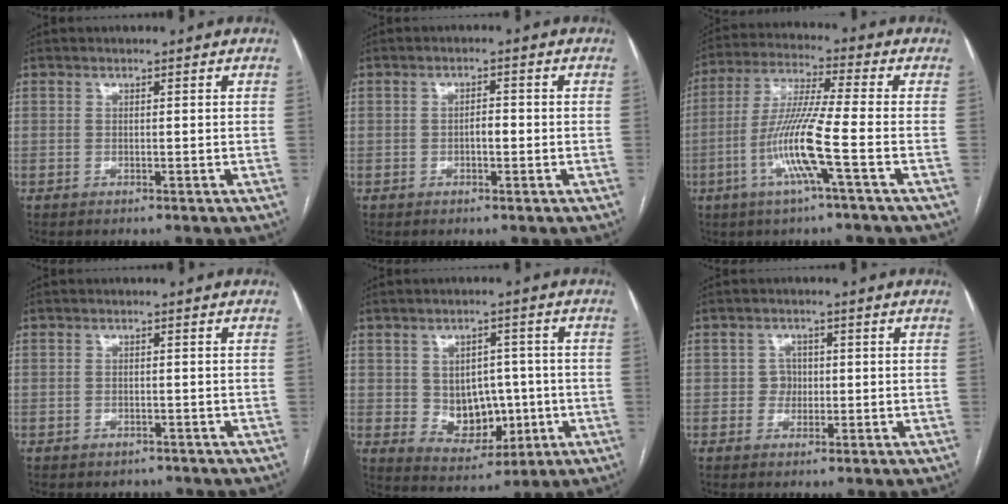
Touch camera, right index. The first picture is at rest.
{"total": 1.8, "force": [-0.5, 0.7, 1.6], "torque": [-0.022, 0.004, -0.009]}
{"total": 11.1, "force": [-3.7, -1.0, 10.5], "torque": [-0.213, -0.007, -0.078]}
{"total": 2.0, "force": [-1.6, 1.2, 0.2], "torque": [-0.007, 0.003, -0.020]}
{"total": 8.5, "force": [-0.5, 6.1, 5.9], "torque": [-0.085, 0.012, 0.010]}
{"total": 2.2, "force": [-0.2, 2.1, 0.6], "torque": [-0.002, 0.007, -0.005]}